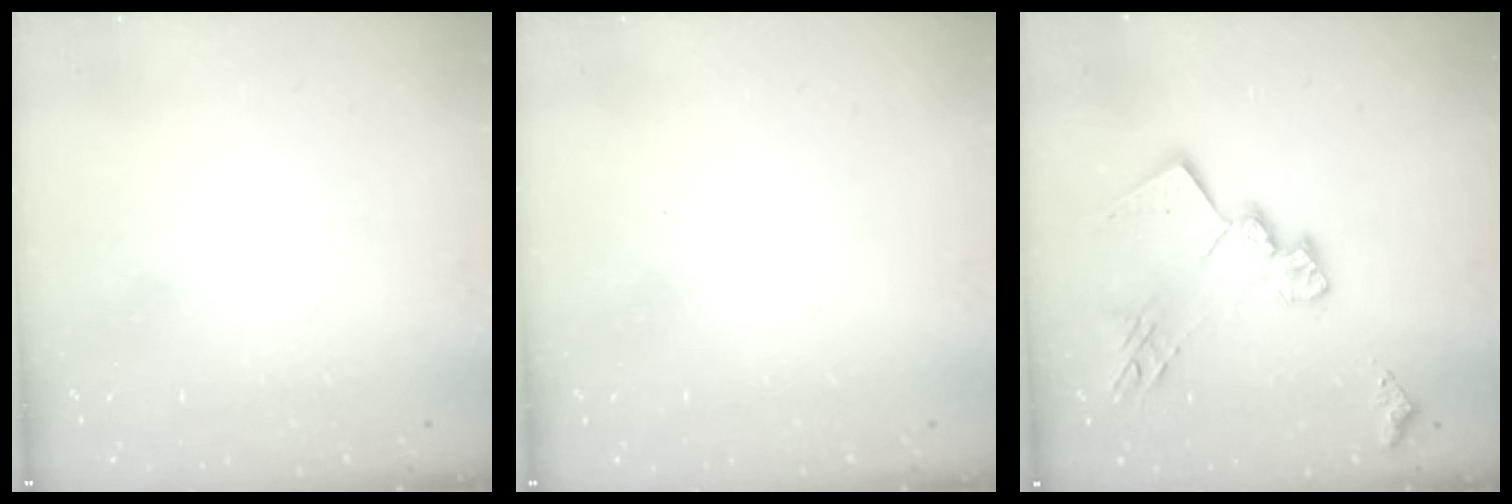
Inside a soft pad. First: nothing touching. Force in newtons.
{"total": 0.0}
{"total": 18.0, "press": 18.0, "slide": 1.2}